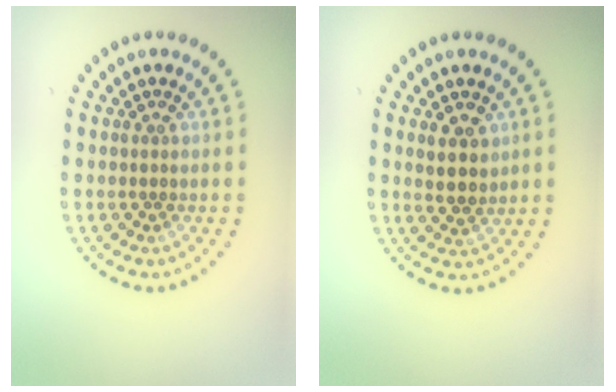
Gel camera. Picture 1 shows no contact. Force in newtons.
{"total": 2.6, "press": 2.5, "slide": 0.8}